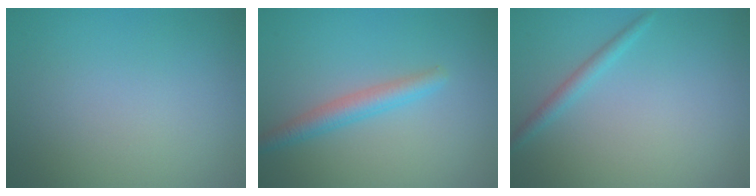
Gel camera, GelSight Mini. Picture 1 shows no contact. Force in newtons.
{"total": 2.5, "press": 2.5, "slide": 0.2}
{"total": 1.4, "press": 1.4, "slide": 0.1}